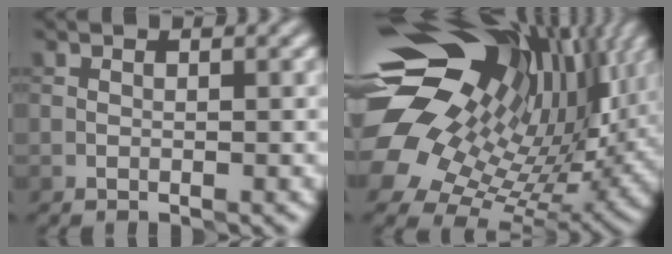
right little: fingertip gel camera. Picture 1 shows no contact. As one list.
[{"total": 17.4, "force": [6.5, 10.4, 12.4], "torque": [-0.229, 0.018, 0.121]}]